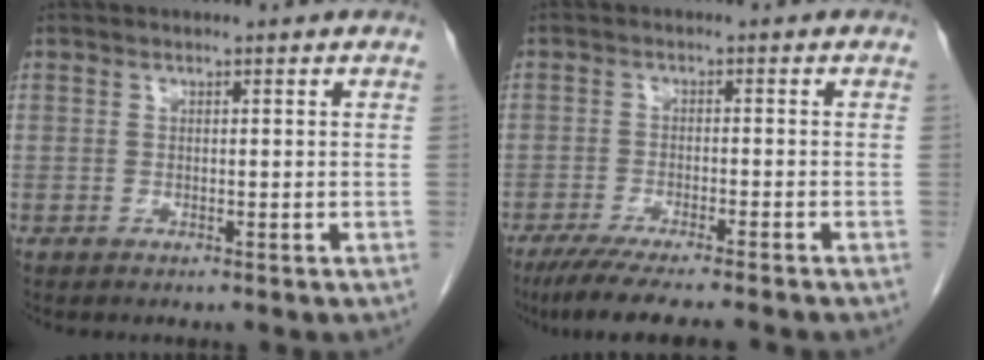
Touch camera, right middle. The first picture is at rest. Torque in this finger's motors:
{"motor_torque": [1.10, -1.04, 0.17, 0.06]}